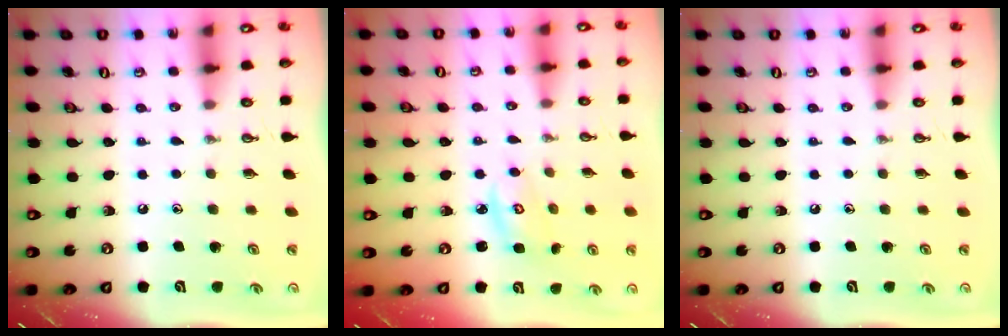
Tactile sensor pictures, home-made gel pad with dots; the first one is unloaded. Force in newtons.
{"total": 3.5, "press": 3.5, "slide": 0.2}
{"total": 0.0}